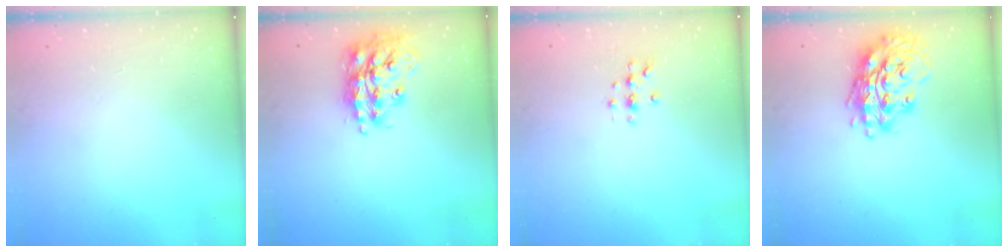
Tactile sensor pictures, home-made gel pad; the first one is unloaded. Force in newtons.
{"total": 17.1, "press": 17.0, "slide": 1.5}
{"total": 4.9, "press": 4.9, "slide": 0.5}
{"total": 17.6, "press": 17.5, "slide": 2.3}